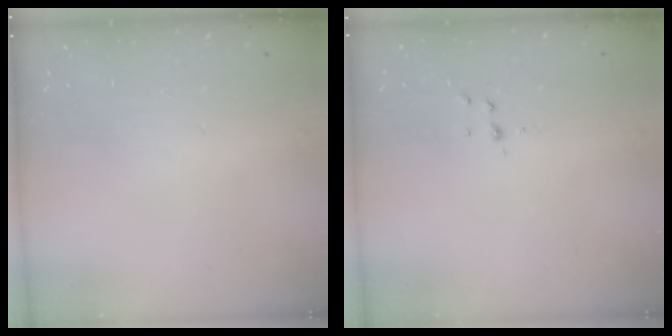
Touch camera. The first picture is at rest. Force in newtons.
{"total": 3.9, "press": 3.9, "slide": 0.4}